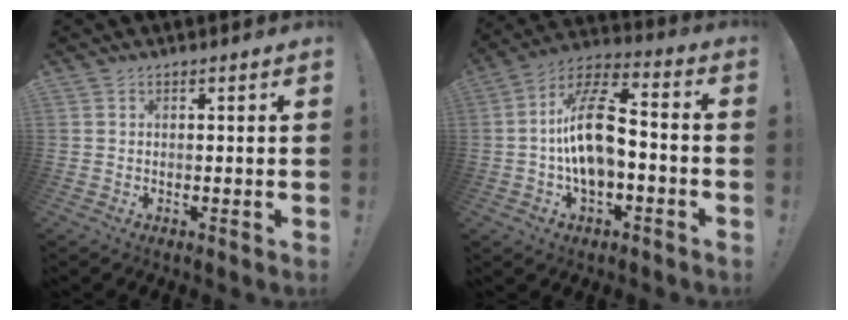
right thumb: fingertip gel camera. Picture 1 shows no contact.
{"total": 16.5, "force": [-1.3, 8.5, 14.0], "torque": [-0.245, 0.022, -0.022]}